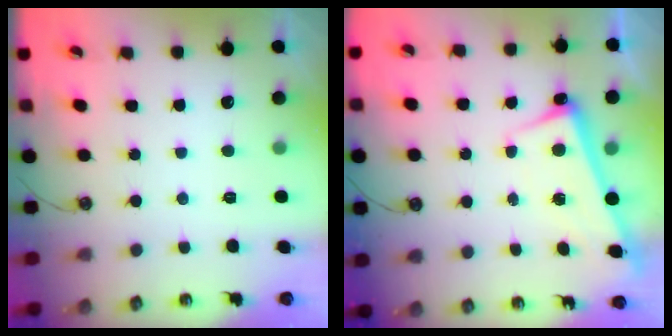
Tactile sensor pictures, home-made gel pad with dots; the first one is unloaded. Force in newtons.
{"total": 2.6, "press": 2.4, "slide": 0.9}